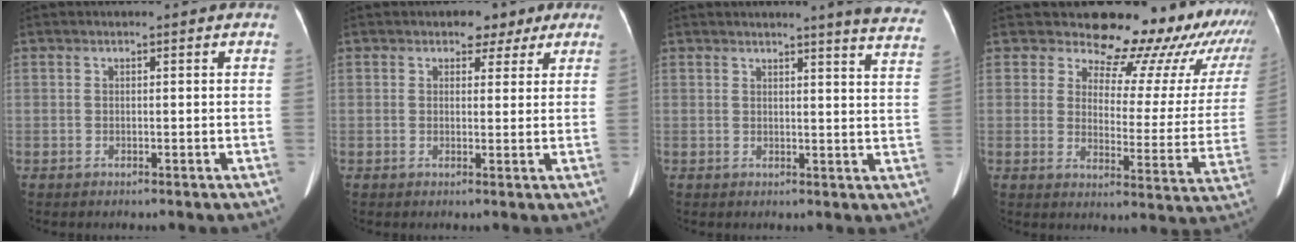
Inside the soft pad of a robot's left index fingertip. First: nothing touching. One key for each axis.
{"total": 3.5, "fx": 2.2, "fy": 2.5, "fz": 1.2, "tx": -0.007, "ty": 0.011, "tz": 0.029}
{"total": 11.0, "fx": 10.0, "fy": -0.5, "fz": 4.4, "tx": -0.040, "ty": -0.058, "tz": 0.088}
{"total": 20.9, "fx": 19.5, "fy": 5.5, "fz": 5.4, "tx": -0.046, "ty": -0.094, "tz": 0.205}